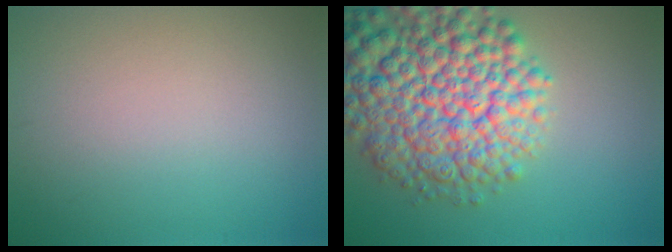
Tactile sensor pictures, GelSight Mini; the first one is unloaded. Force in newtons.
{"total": 11.4, "press": 11.4, "slide": 0.5}